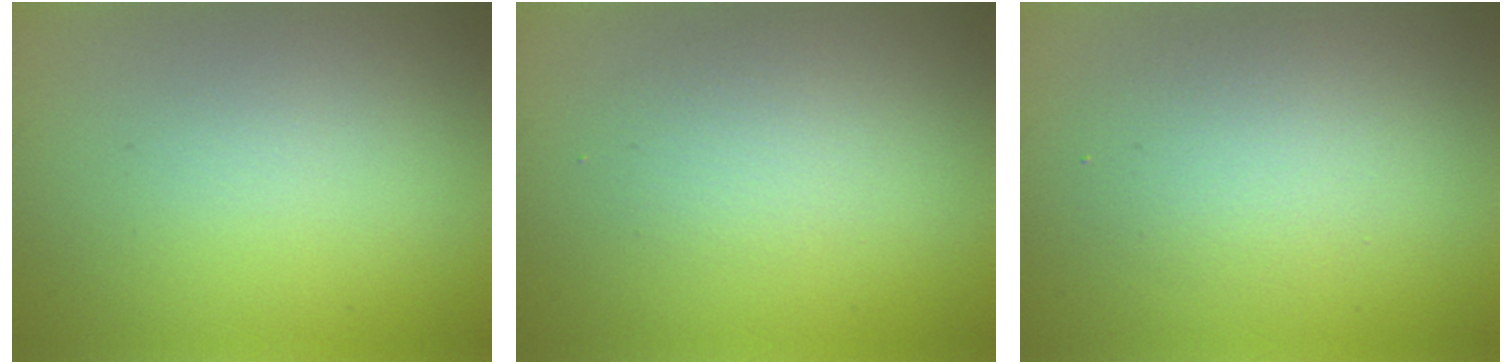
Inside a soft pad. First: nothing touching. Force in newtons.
{"total": 1.7, "press": 1.7, "slide": 0.1}
{"total": 2.8, "press": 2.8, "slide": 0.1}